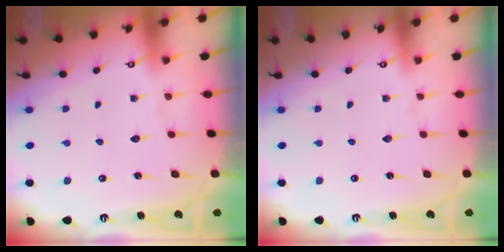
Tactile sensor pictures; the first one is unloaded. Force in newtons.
{"total": 0.0}